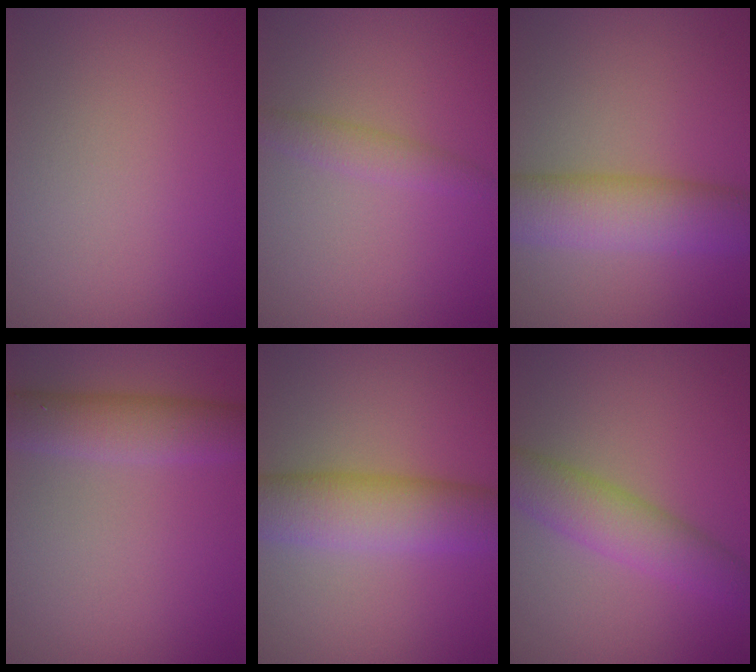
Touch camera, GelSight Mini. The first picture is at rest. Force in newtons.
{"total": 1.8, "press": 1.8, "slide": 0.1}
{"total": 6.8, "press": 6.8, "slide": 0.2}
{"total": 4.5, "press": 4.5, "slide": 0.3}
{"total": 6.9, "press": 6.9, "slide": 0.0}
{"total": 4.4, "press": 4.4, "slide": 0.1}